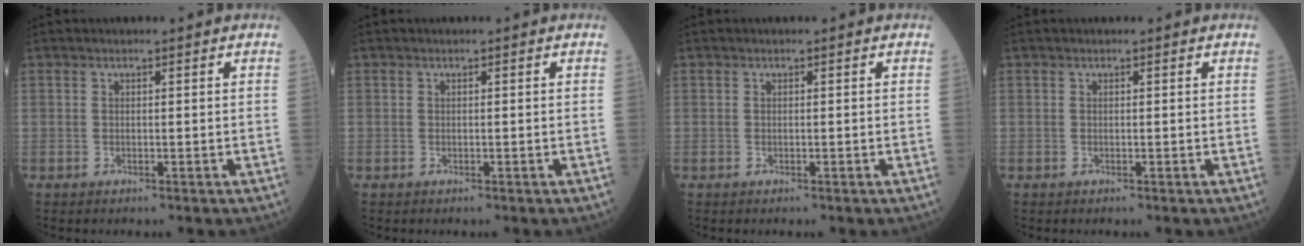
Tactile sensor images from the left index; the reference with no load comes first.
{"total": 0.0}
{"total": 0.0}
{"total": 0.0}